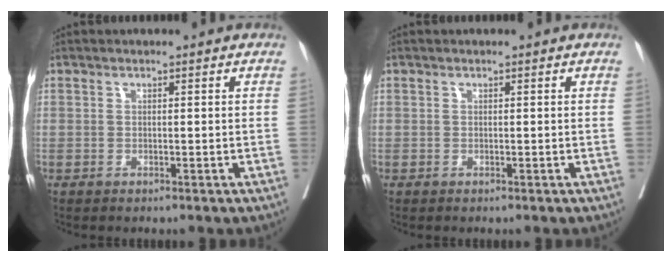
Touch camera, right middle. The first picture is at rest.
{"total": 0.0}